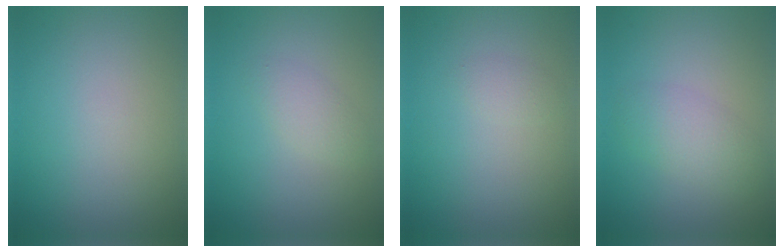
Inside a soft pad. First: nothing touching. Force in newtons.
{"total": 1.7, "press": 1.6, "slide": 0.0}
{"total": 0.8, "press": 0.8, "slide": 0.0}
{"total": 2.7, "press": 2.7, "slide": 0.3}